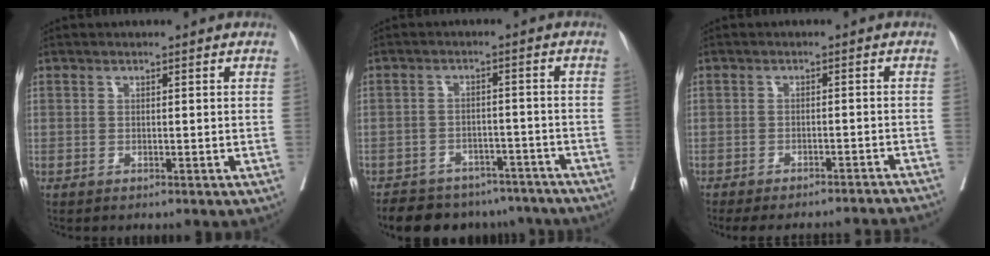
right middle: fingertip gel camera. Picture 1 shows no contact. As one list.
[{"total": 14.4, "force": [-12.3, 6.3, 3.9], "torque": [-0.063, 0.014, -0.152]}, {"total": 15.0, "force": [-14.3, 0.7, 4.5], "torque": [-0.057, -0.011, -0.171]}]